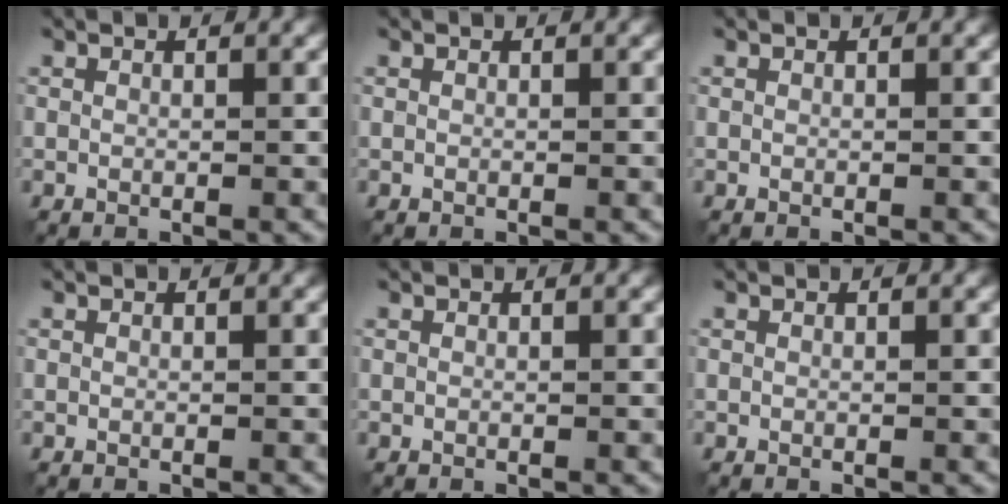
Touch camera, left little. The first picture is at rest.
{"total": 0.0}
{"total": 0.0}
{"total": 0.0}
{"total": 0.0}
{"total": 0.0}